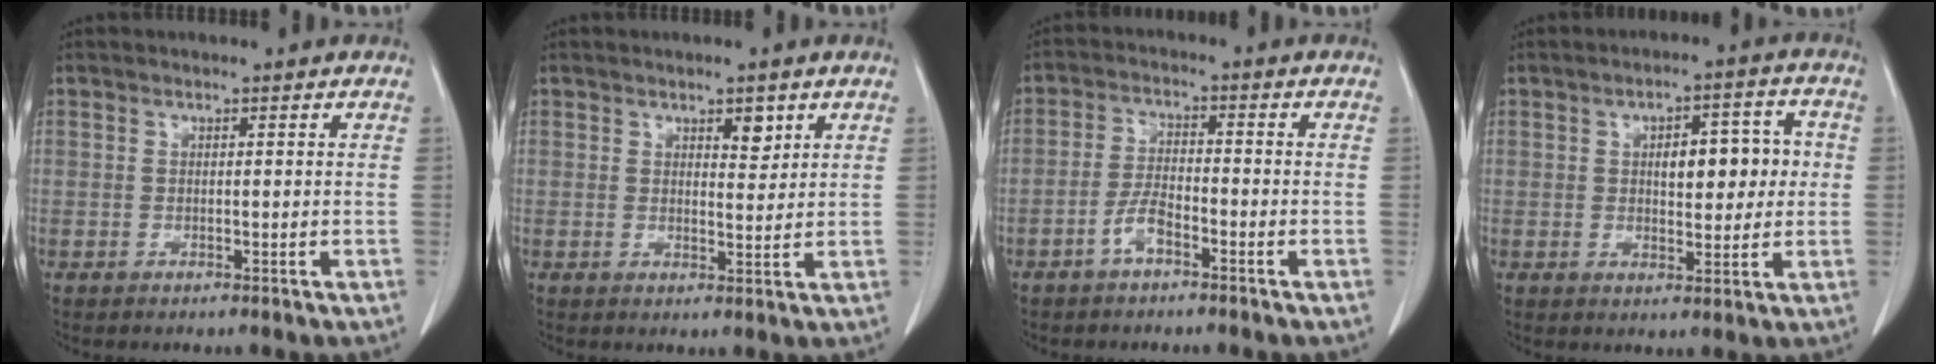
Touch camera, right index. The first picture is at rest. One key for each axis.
{"total": 2.8, "fx": 1.7, "fy": 1.2, "fz": 1.9, "tx": -0.026, "ty": -0.005, "tz": 0.027}
{"total": 4.0, "fx": -2.4, "fy": 1.1, "fz": 2.9, "tx": -0.060, "ty": 0.008, "tz": -0.048}
{"total": 7.9, "fx": 0.9, "fy": 3.2, "fz": 7.1, "tx": -0.097, "ty": 0.022, "tz": 0.018}